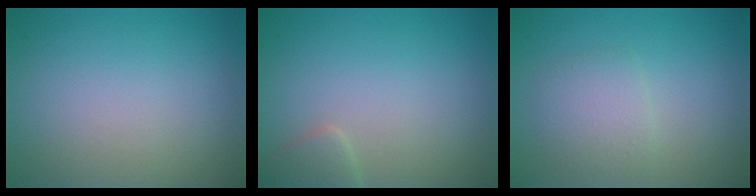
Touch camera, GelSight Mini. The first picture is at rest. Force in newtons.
{"total": 1.6, "press": 1.6, "slide": 0.1}
{"total": 2.3, "press": 2.3, "slide": 0.0}